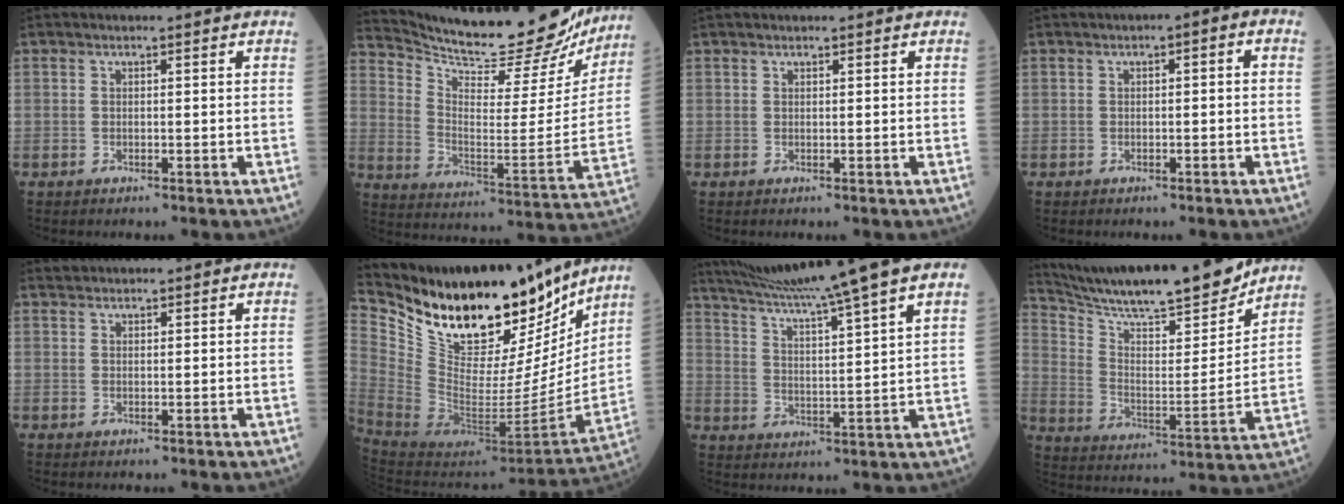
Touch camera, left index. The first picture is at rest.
{"total": 22.7, "force": [21.1, 4.3, 7.1], "torque": [-0.122, -0.061, 0.294]}
{"total": 0.9, "force": [0.8, 0.0, 0.4], "torque": [-0.006, 0.017, 0.017]}
{"total": 1.9, "force": [-0.4, 0.8, 1.7], "torque": [-0.020, 0.012, -0.012]}
{"total": 0.8, "force": [0.7, 0.1, -0.2], "torque": [-0.005, 0.008, 0.019]}
{"total": 27.0, "force": [21.0, 9.2, 14.3], "torque": [-0.256, -0.024, 0.348]}
{"total": 16.5, "force": [13.4, -2.1, 9.4], "torque": [-0.164, 0.001, 0.200]}
{"total": 20.6, "force": [18.5, 1.7, 9.1], "torque": [-0.169, -0.021, 0.290]}